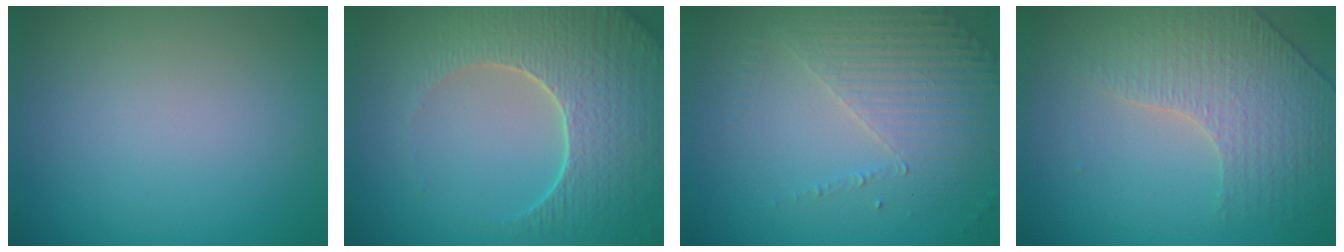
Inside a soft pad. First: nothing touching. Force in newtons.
{"total": 6.9, "press": 5.6, "slide": 3.9}
{"total": 4.2, "press": 3.1, "slide": 2.9}
{"total": 3.9, "press": 3.5, "slide": 1.7}